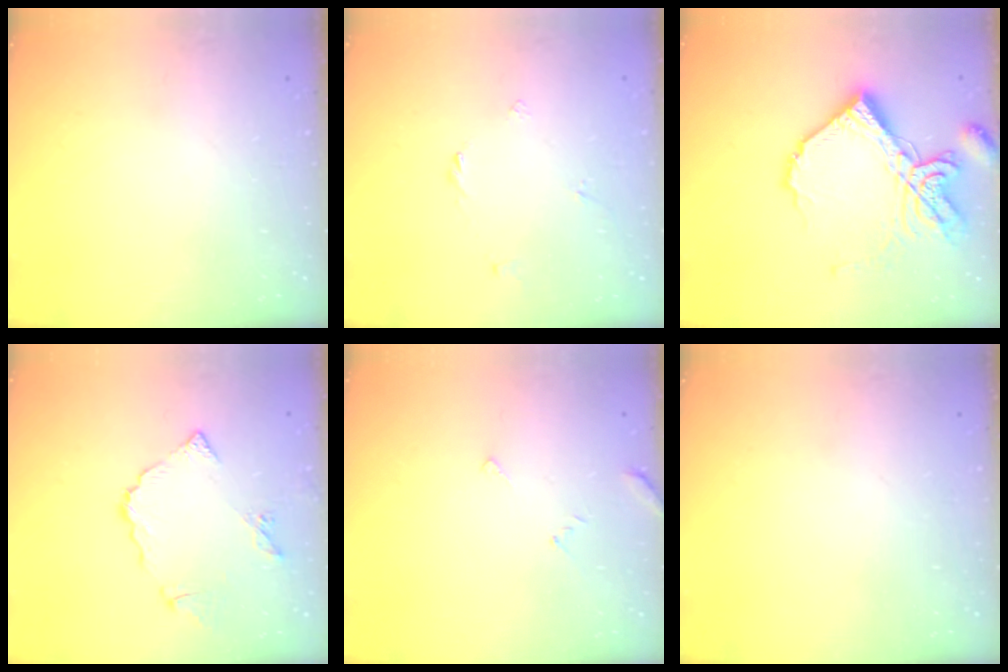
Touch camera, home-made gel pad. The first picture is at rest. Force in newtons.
{"total": 1.8, "press": 1.8, "slide": 0.5}
{"total": 19.3, "press": 19.2, "slide": 1.9}
{"total": 8.4, "press": 8.4, "slide": 0.9}
{"total": 3.1, "press": 3.1, "slide": 0.2}
{"total": 0.0}